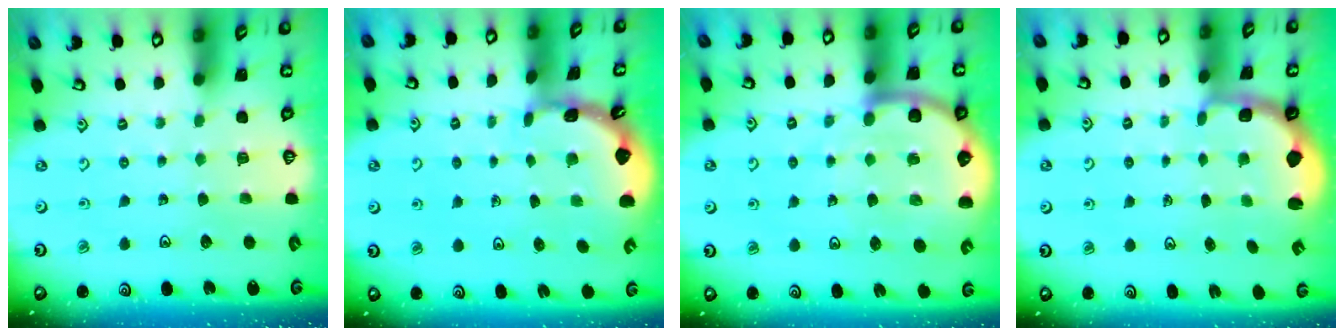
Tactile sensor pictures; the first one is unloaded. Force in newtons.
{"total": 1.6, "press": 1.6, "slide": 0.2}
{"total": 9.2, "press": 8.9, "slide": 2.5}
{"total": 2.4, "press": 1.1, "slide": 2.1}